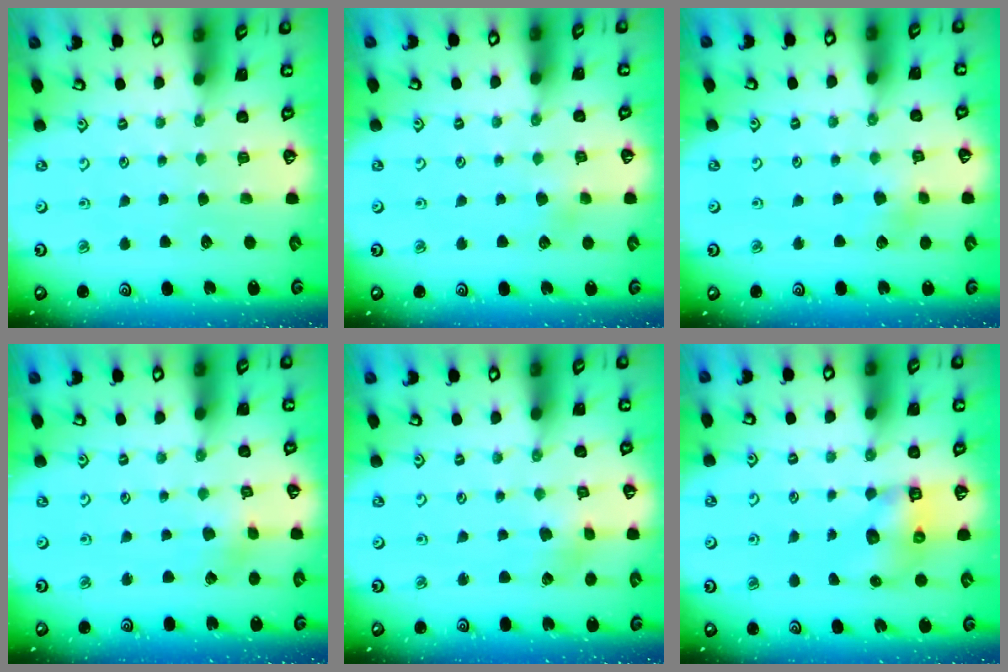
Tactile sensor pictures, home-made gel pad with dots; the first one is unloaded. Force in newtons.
{"total": 3.6, "press": 3.5, "slide": 0.5}
{"total": 3.7, "press": 3.7, "slide": 0.5}
{"total": 2.4, "press": 2.4, "slide": 0.3}
{"total": 2.5, "press": 2.5, "slide": 0.6}
{"total": 6.1, "press": 6.1, "slide": 1.0}